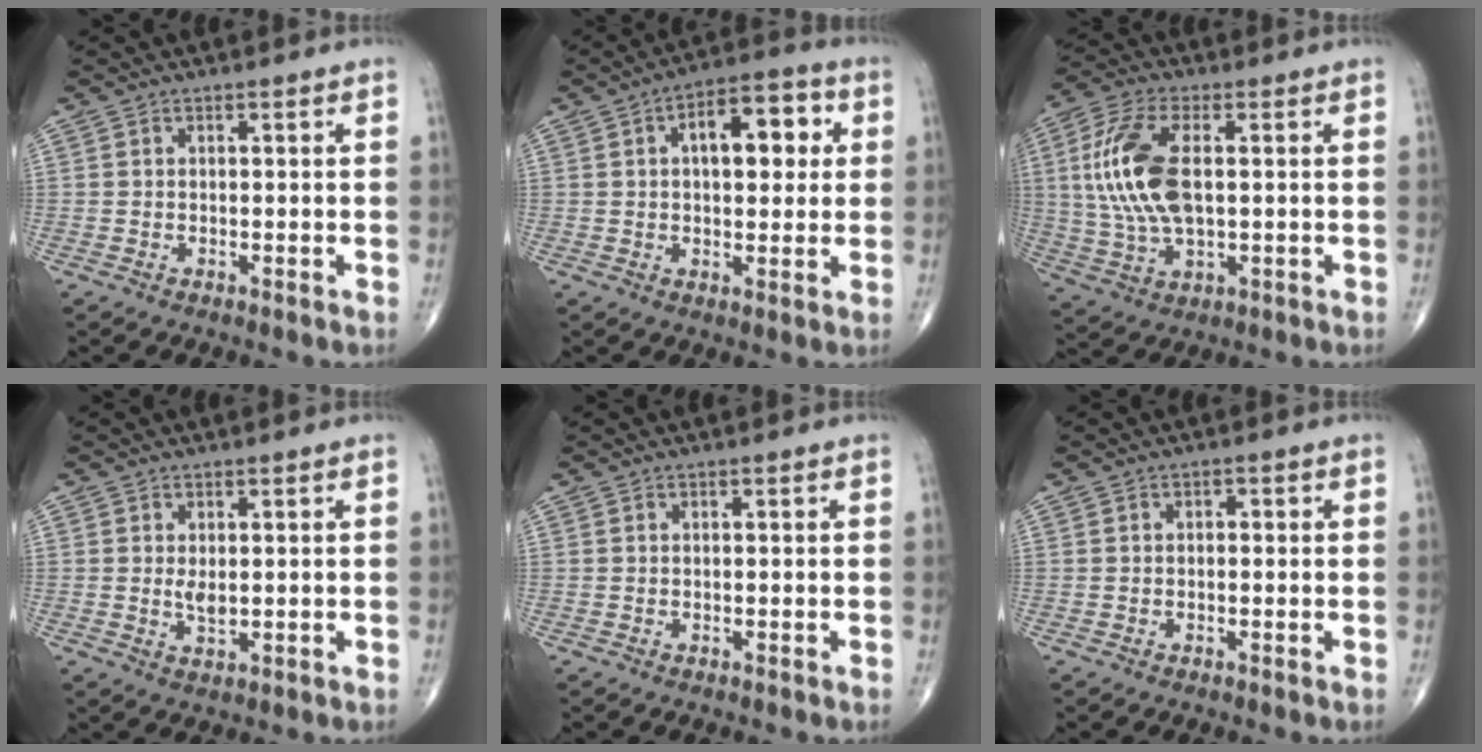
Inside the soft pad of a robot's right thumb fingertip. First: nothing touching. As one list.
[{"total": 12.0, "force": [2.8, 6.1, 9.9], "torque": [-0.113, 0.017, 0.036]}, {"total": 15.0, "force": [1.8, 7.3, 12.9], "torque": [-0.282, 0.003, 0.036]}, {"total": 2.5, "force": [0.3, 1.3, 2.1], "torque": [-0.036, -0.007, 0.009]}, {"total": 0.0}, {"total": 1.1, "force": [0.2, 0.7, 0.8], "torque": [-0.009, 0.004, 0.000]}]